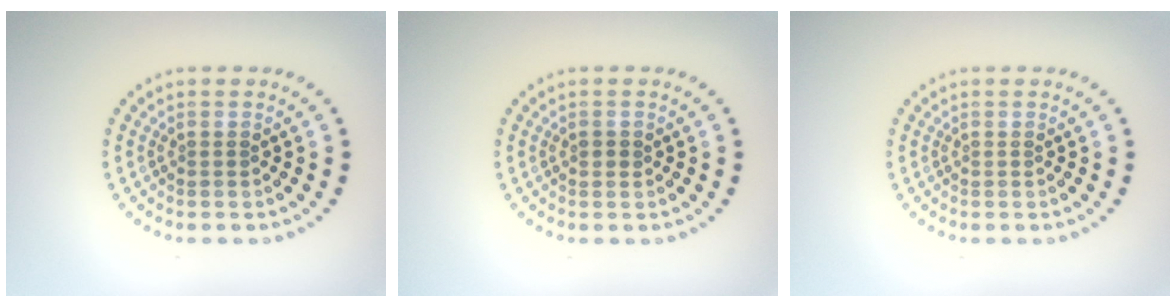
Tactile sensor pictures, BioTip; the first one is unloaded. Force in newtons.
{"total": 0.7, "press": 0.7, "slide": 0.0}
{"total": 0.0}